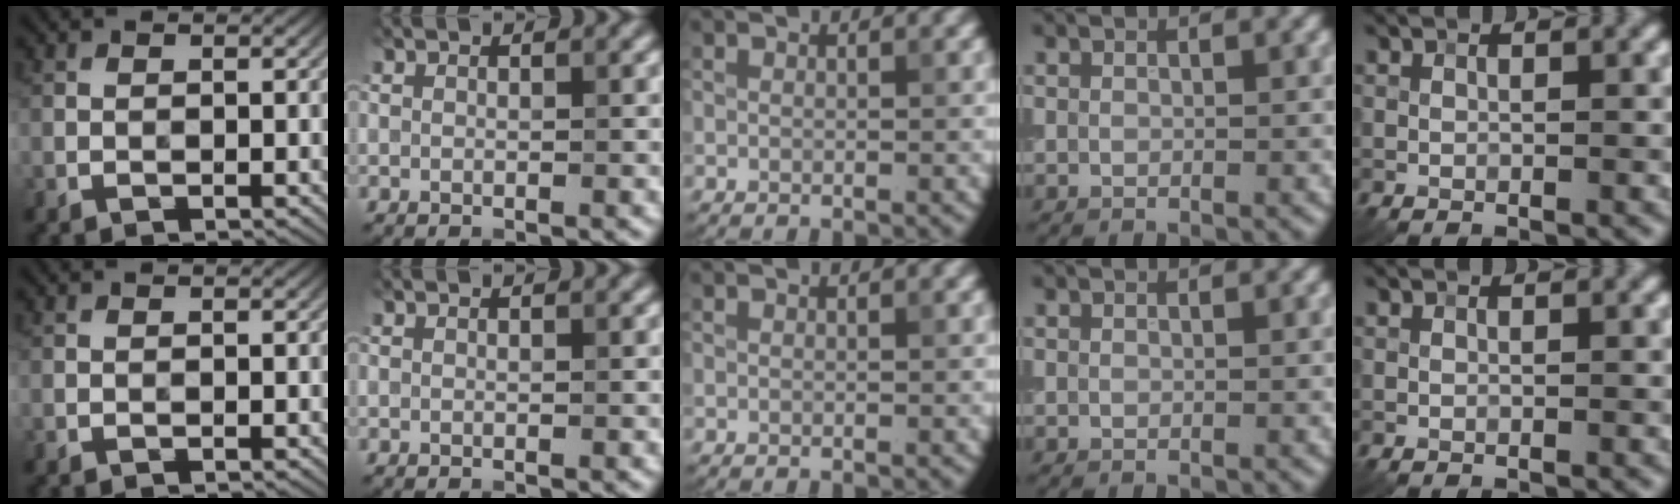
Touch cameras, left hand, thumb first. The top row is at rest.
{}